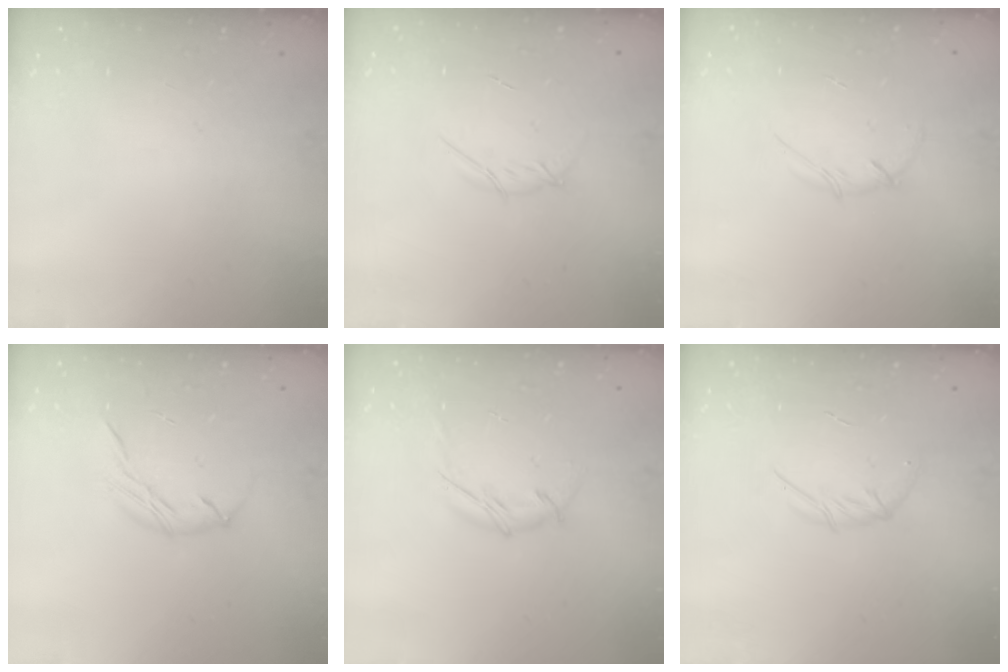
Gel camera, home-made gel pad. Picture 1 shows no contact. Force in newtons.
{"total": 4.2, "press": 4.1, "slide": 1.1}
{"total": 2.7, "press": 2.6, "slide": 0.8}
{"total": 6.2, "press": 6.1, "slide": 1.5}
{"total": 6.0, "press": 6.0, "slide": 0.7}
{"total": 5.5, "press": 5.3, "slide": 1.4}